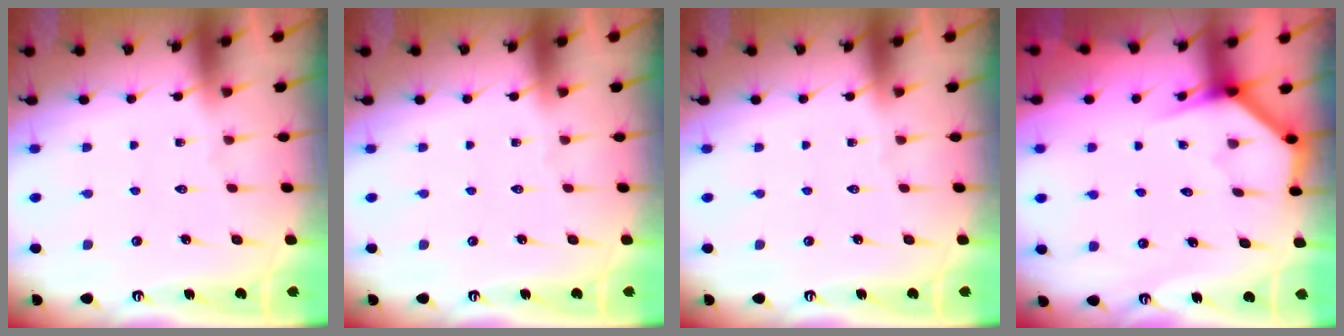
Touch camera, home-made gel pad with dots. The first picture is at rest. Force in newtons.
{"total": 0.0}
{"total": 0.0}
{"total": 3.8, "press": 3.8, "slide": 0.2}